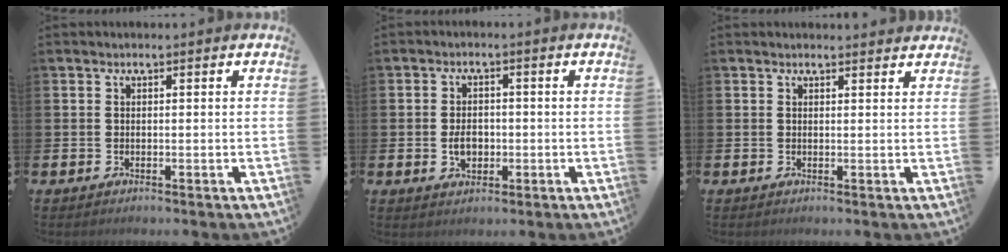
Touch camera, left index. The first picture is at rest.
{"total": 3.1, "force": [-0.5, 2.3, 2.1], "torque": [-0.025, -0.001, -0.016]}
{"total": 0.8, "force": [0.8, 0.1, 0.1], "torque": [0.005, -0.004, 0.012]}